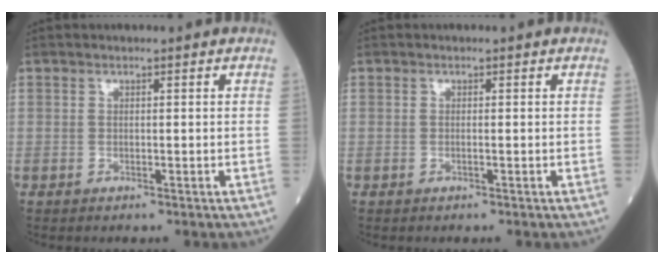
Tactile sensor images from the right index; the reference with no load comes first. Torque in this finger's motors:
{"motor_torque": [0.06, 0.01, 0.07, -0.01]}